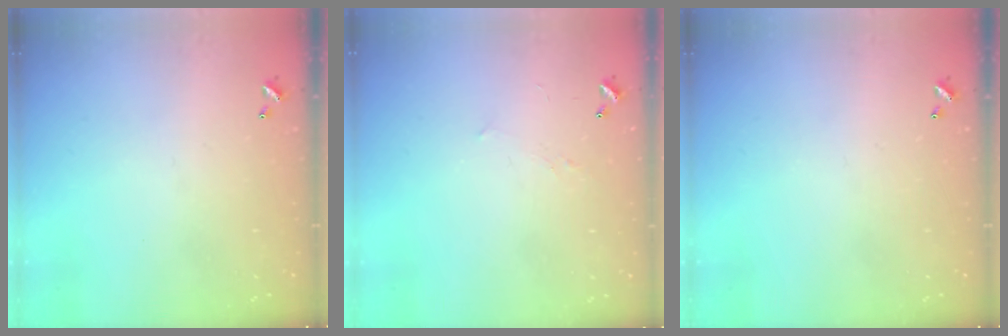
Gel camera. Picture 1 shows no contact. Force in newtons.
{"total": 2.9, "press": 2.8, "slide": 0.4}
{"total": 0.0}